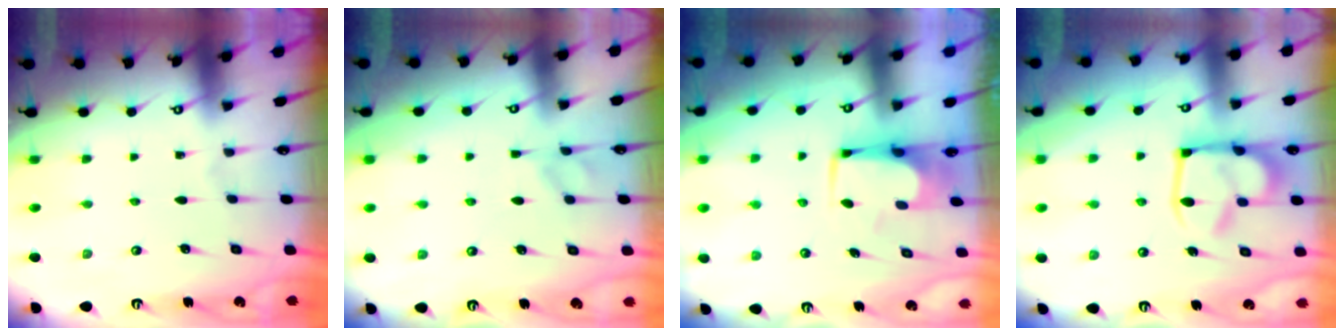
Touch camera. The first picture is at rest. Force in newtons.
{"total": 4.3, "press": 4.3, "slide": 0.7}
{"total": 2.4, "press": 2.3, "slide": 0.5}
{"total": 9.4, "press": 9.3, "slide": 1.3}